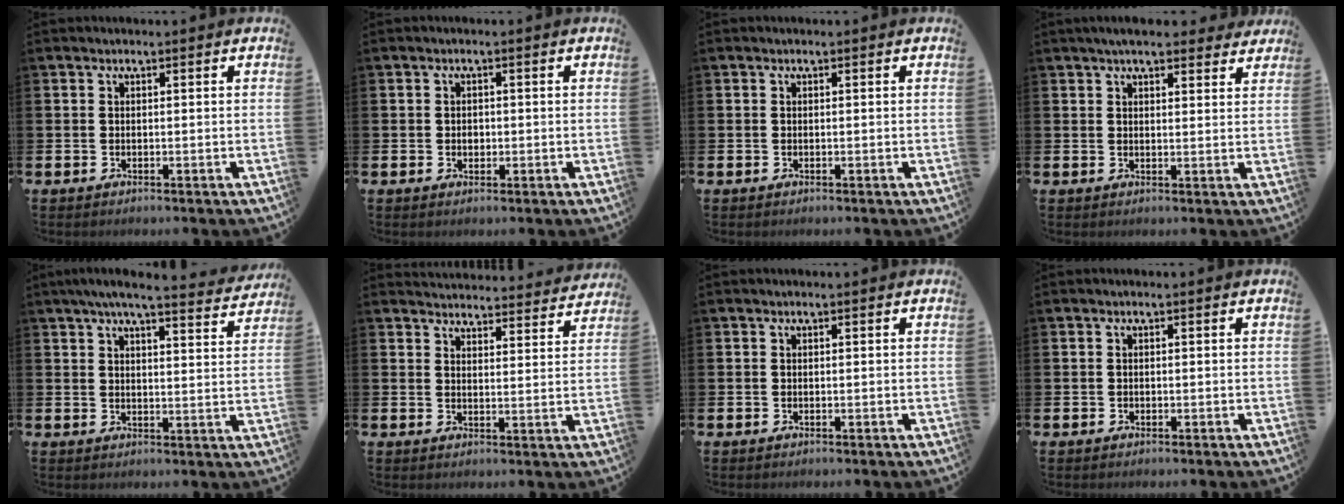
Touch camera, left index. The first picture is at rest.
{"total": 1.2, "force": [-0.1, 1.0, 0.6], "torque": [-0.004, 0.004, -0.005]}
{"total": 0.0}
{"total": 4.6, "force": [4.1, 1.1, 1.7], "torque": [-0.029, -0.015, 0.072]}
{"total": 6.0, "force": [5.4, 0.2, 2.4], "torque": [-0.054, -0.024, 0.093]}
{"total": 4.3, "force": [4.3, 0.5, 0.1], "torque": [-0.005, -0.035, 0.075]}
{"total": 0.0}
{"total": 0.0}